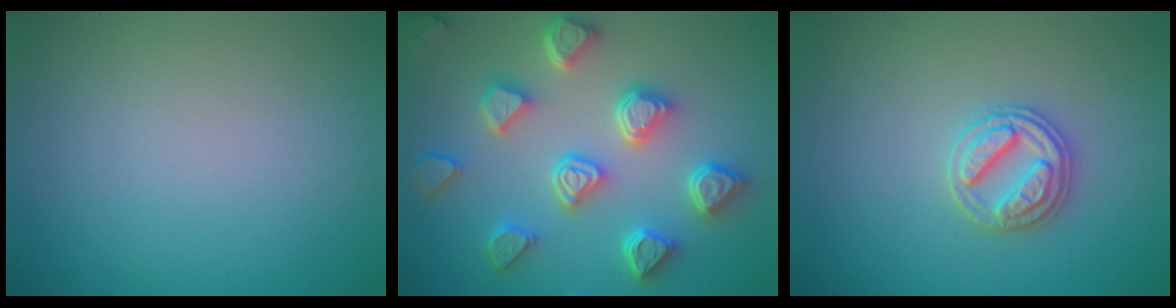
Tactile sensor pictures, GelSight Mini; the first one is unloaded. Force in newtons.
{"total": 7.0, "press": 5.8, "slide": 3.9}
{"total": 2.8, "press": 2.8, "slide": 0.2}